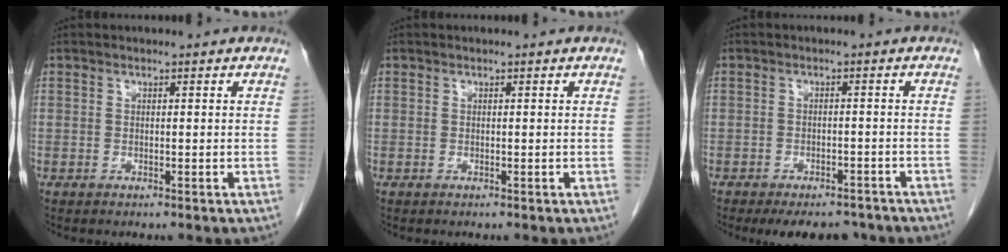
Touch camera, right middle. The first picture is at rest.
{"total": 0.0}
{"total": 8.7, "force": [-7.1, 3.9, 3.0], "torque": [-0.034, -0.002, -0.090]}